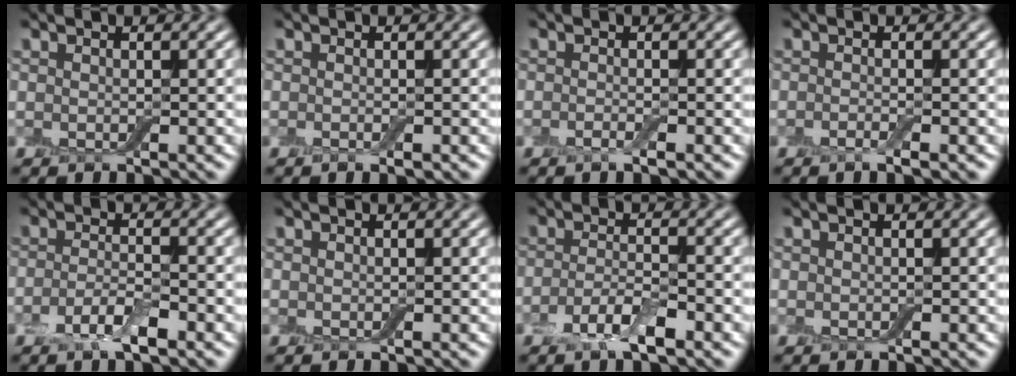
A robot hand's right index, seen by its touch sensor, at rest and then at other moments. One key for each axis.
{"total": 1.2, "fx": -0.6, "fy": 0.3, "fz": 1.0, "tx": -0.015, "ty": -0.006, "tz": -0.008}
{"total": 1.5, "fx": -0.7, "fy": 0.3, "fz": 1.2, "tx": -0.017, "ty": -0.005, "tz": -0.015}
{"total": 1.8, "fx": -0.8, "fy": 0.4, "fz": 1.5, "tx": -0.017, "ty": -0.002, "tz": -0.016}
{"total": 3.2, "fx": -1.7, "fy": 1.1, "fz": 2.5, "tx": -0.056, "ty": -0.001, "tz": -0.036}
{"total": 0.0}
{"total": 3.5, "fx": -1.9, "fy": 1.2, "fz": 2.7, "tx": -0.060, "ty": -0.001, "tz": -0.041}
{"total": 0.0}